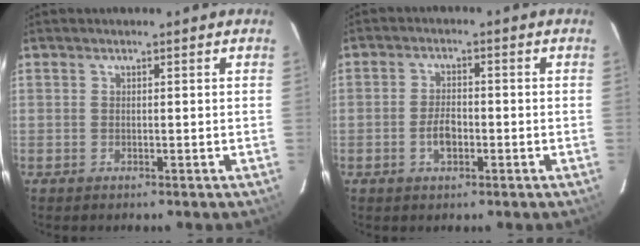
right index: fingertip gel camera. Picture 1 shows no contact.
{"total": 3.9, "force": [-1.5, 2.0, 3.0], "torque": [-0.061, 0.003, -0.024]}